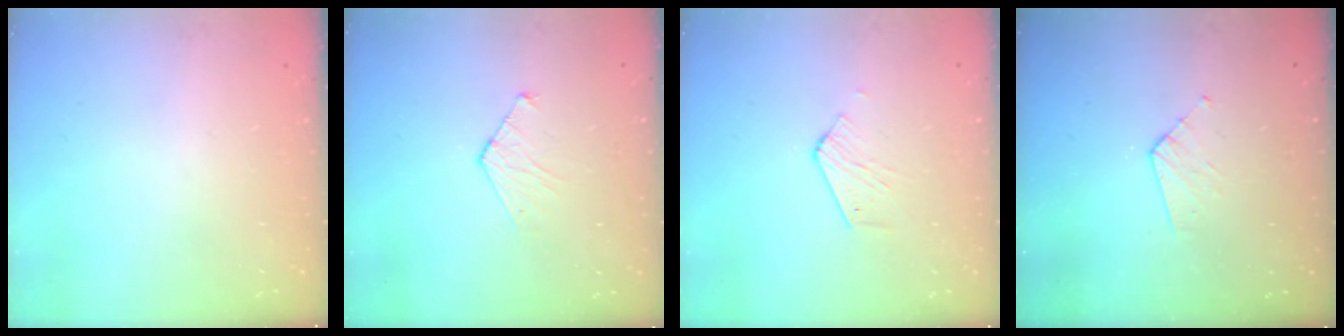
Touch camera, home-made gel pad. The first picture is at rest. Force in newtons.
{"total": 4.7, "press": 4.7, "slide": 0.4}
{"total": 3.7, "press": 3.7, "slide": 0.2}
{"total": 3.3, "press": 3.3, "slide": 0.2}